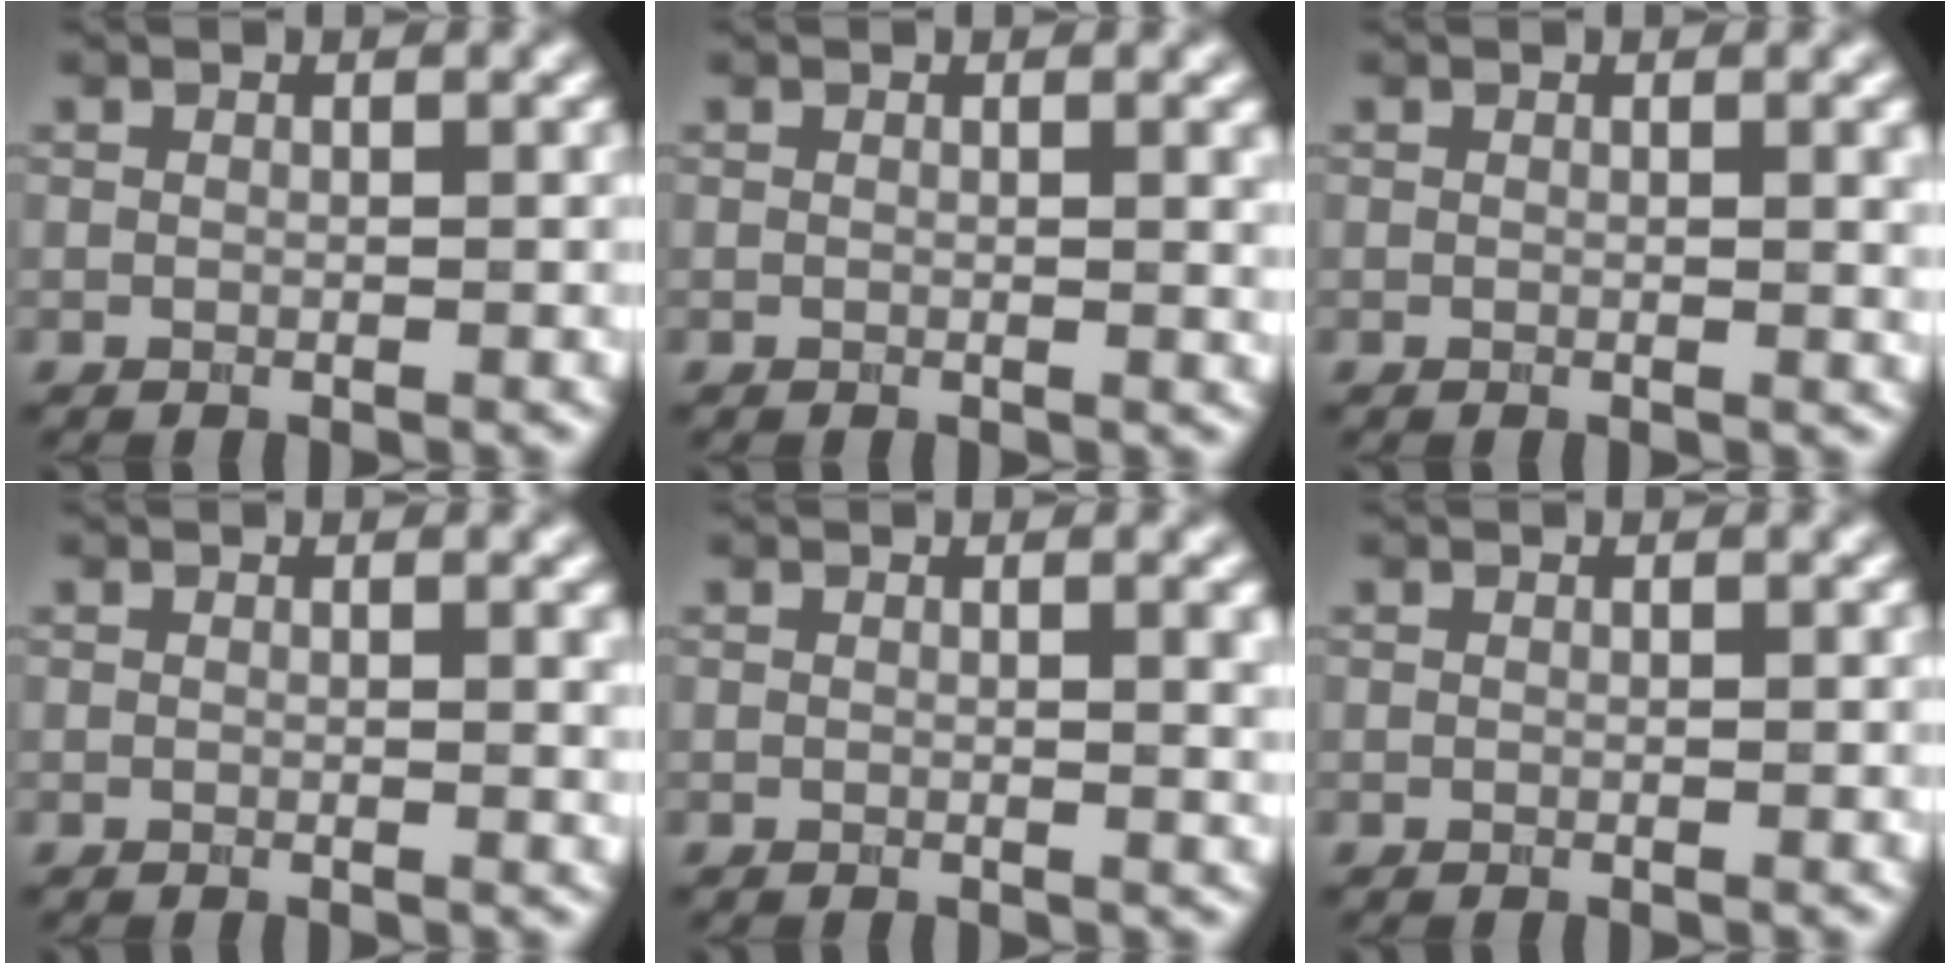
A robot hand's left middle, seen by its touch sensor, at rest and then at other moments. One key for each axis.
{"total": 1.3, "fx": 0.4, "fy": 0.4, "fz": 1.2, "tx": -0.010, "ty": 0.000, "tz": 0.003}
{"total": 1.5, "fx": 0.4, "fy": 0.4, "fz": 1.4, "tx": -0.014, "ty": 0.001, "tz": 0.003}
{"total": 1.0, "fx": 0.3, "fy": 0.3, "fz": 0.9, "tx": -0.006, "ty": 0.000, "tz": 0.003}
{"total": 1.7, "fx": 0.4, "fy": 0.5, "fz": 1.6, "tx": -0.013, "ty": 0.001, "tz": 0.004}
{"total": 0.0}